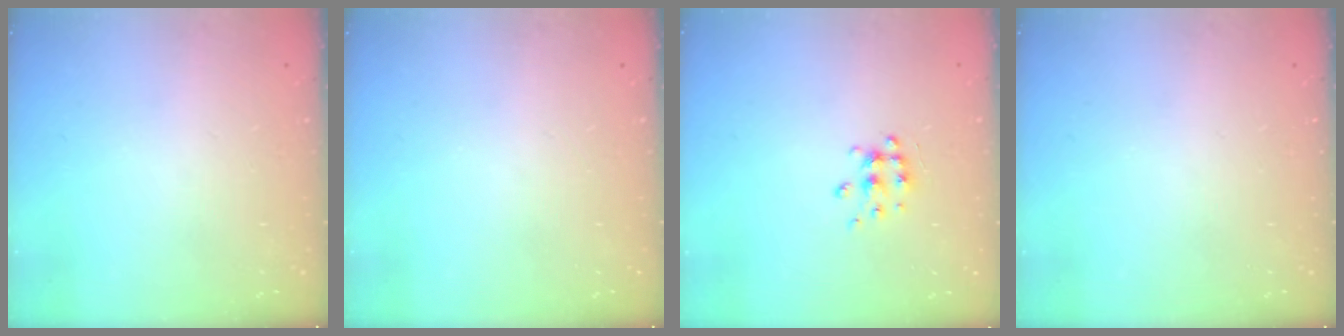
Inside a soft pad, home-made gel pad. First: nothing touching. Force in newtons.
{"total": 0.0}
{"total": 7.0, "press": 7.0, "slide": 0.6}
{"total": 0.0}